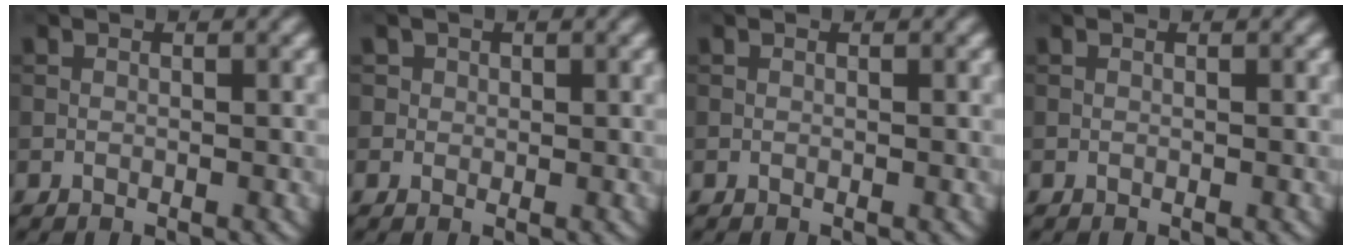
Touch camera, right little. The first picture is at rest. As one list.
[{"total": 1.3, "force": [0.5, 1.2, 0.1], "torque": [0.005, -0.005, 0.001]}, {"total": 0.0}, {"total": 0.0}]